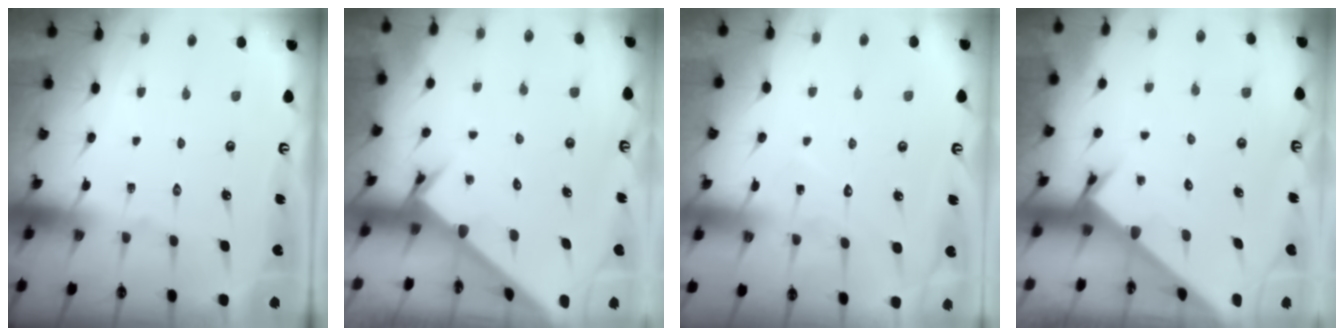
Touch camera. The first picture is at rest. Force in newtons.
{"total": 2.6, "press": 2.6, "slide": 0.3}
{"total": 6.5, "press": 6.5, "slide": 0.1}
{"total": 2.2, "press": 2.2, "slide": 0.1}